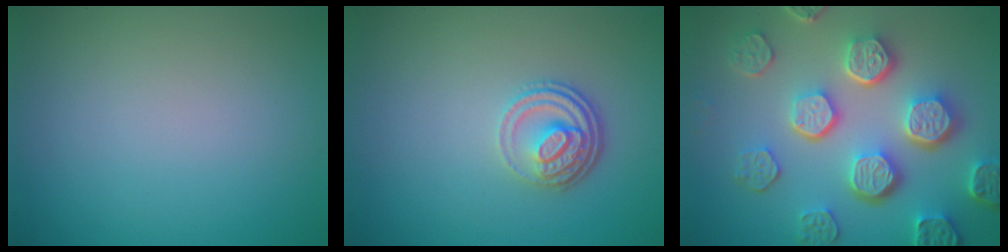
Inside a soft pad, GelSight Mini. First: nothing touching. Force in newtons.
{"total": 3.5, "press": 2.6, "slide": 2.3}
{"total": 7.9, "press": 6.0, "slide": 5.0}